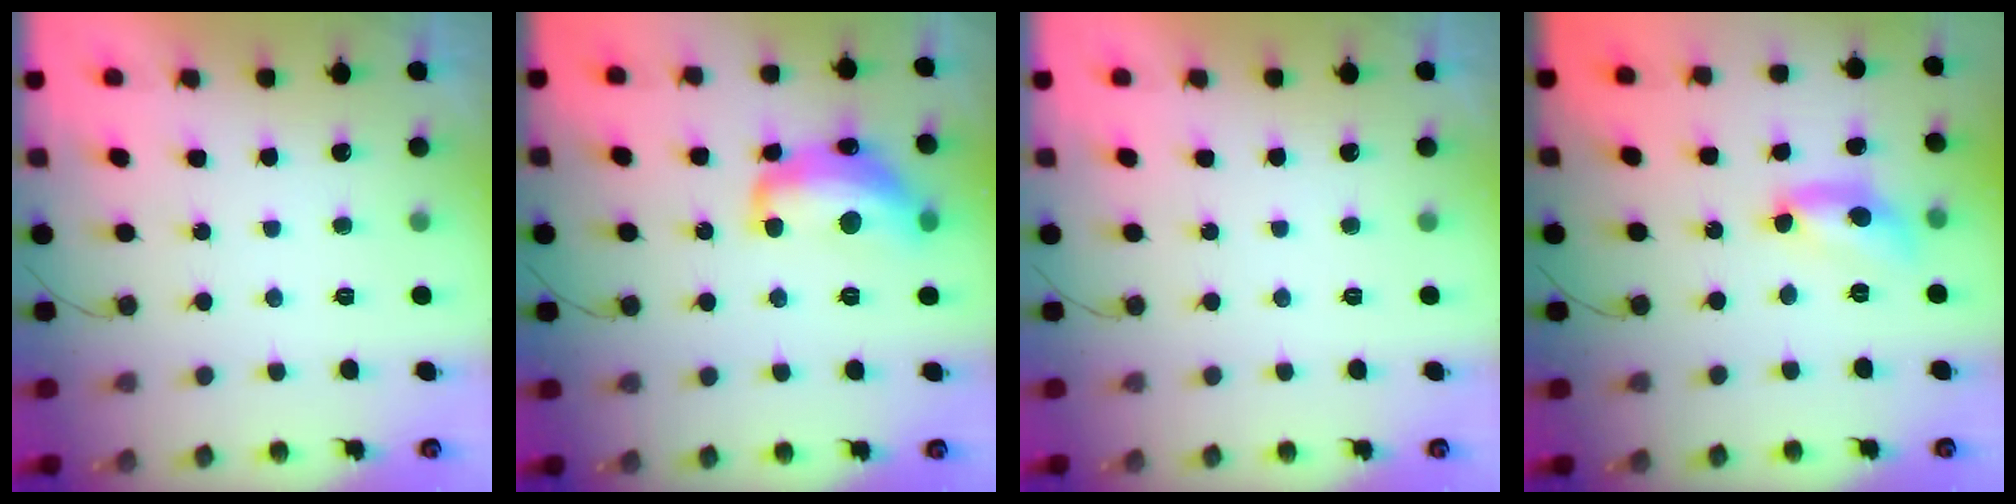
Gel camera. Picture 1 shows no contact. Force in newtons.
{"total": 15.2, "press": 15.2, "slide": 1.1}
{"total": 0.0}
{"total": 12.2, "press": 12.1, "slide": 0.8}